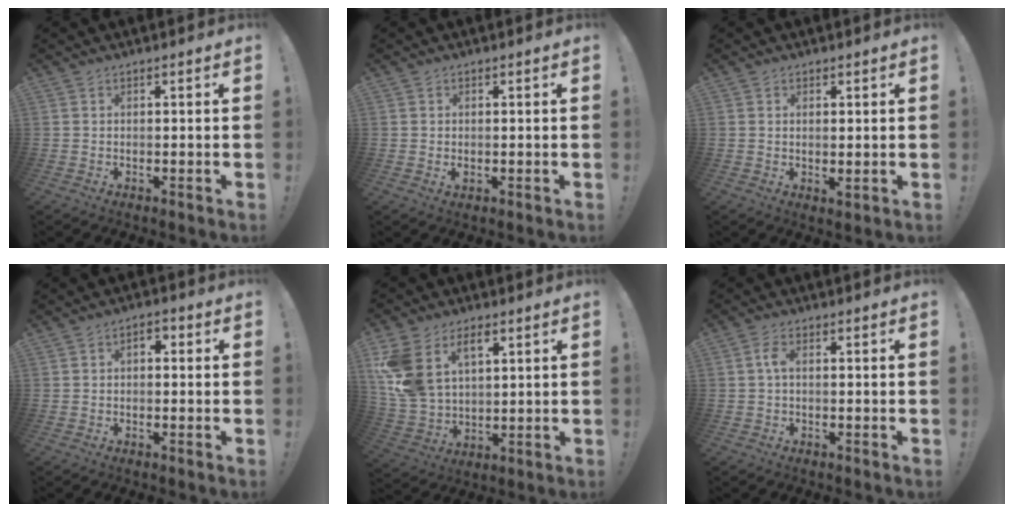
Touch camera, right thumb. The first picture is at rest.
{"total": 0.7, "force": [0.3, 0.6, 0.3], "torque": [0.007, -0.003, 0.002]}
{"total": 1.9, "force": [1.0, 0.5, 1.5], "torque": [-0.016, -0.008, 0.017]}
{"total": 2.3, "force": [-0.8, 1.5, 1.5], "torque": [-0.022, 0.006, -0.017]}
{"total": 13.0, "force": [6.0, 8.7, 7.7], "torque": [-0.166, -0.025, 0.113]}
{"total": 3.0, "force": [0.0, 1.1, 2.8], "torque": [-0.060, 0.004, -0.003]}